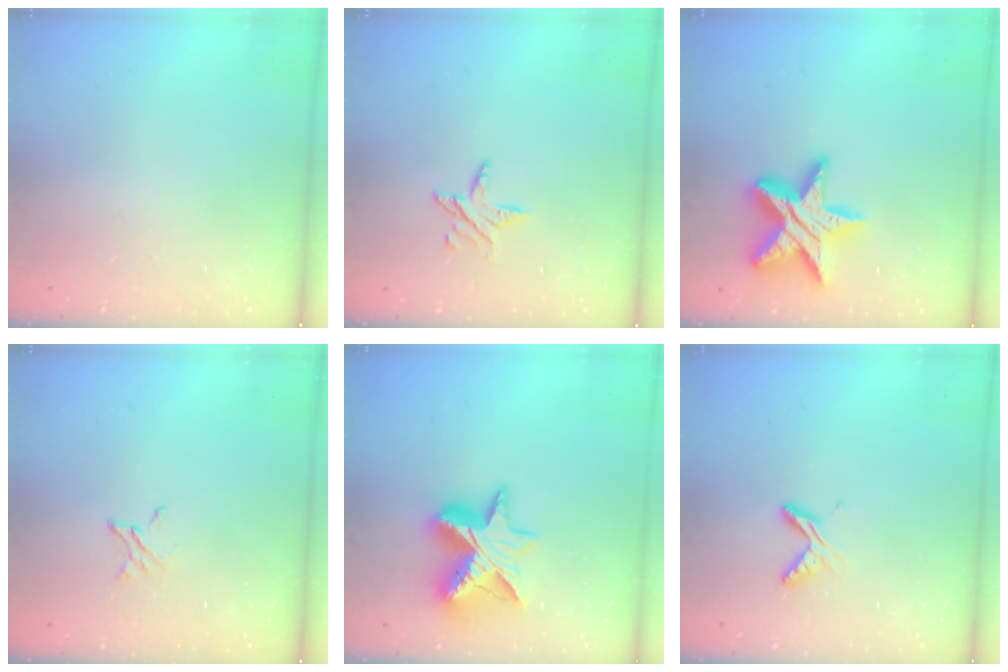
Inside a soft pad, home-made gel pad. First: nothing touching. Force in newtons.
{"total": 5.5, "press": 5.5, "slide": 0.6}
{"total": 18.4, "press": 18.3, "slide": 1.5}
{"total": 2.0, "press": 2.0, "slide": 0.1}
{"total": 13.3, "press": 13.3, "slide": 1.0}
{"total": 6.1, "press": 6.1, "slide": 0.7}